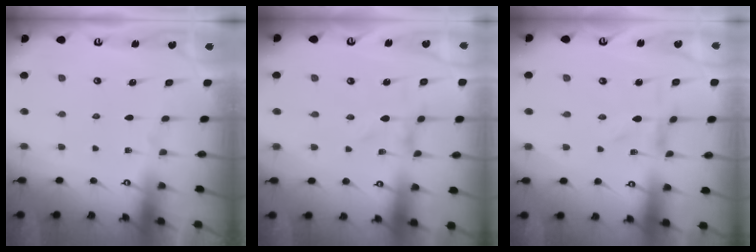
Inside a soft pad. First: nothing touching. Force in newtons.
{"total": 0.0}
{"total": 0.0}